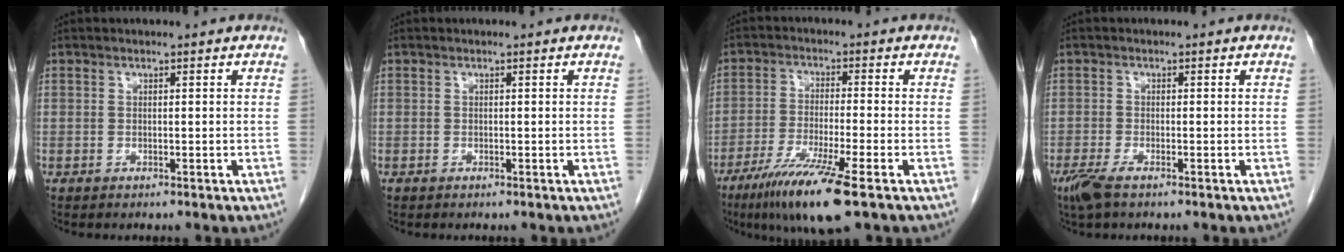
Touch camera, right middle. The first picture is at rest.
{"total": 0.0}
{"total": 10.7, "force": [-6.4, -0.1, 8.6], "torque": [-0.162, -0.033, -0.114]}
{"total": 3.2, "force": [-2.1, 0.7, 2.3], "torque": [-0.051, -0.007, -0.041]}